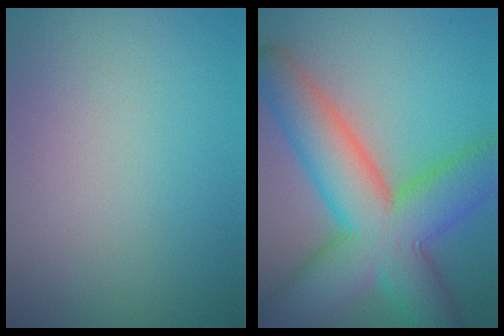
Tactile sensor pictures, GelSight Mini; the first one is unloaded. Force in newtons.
{"total": 12.2, "press": 12.2, "slide": 0.3}